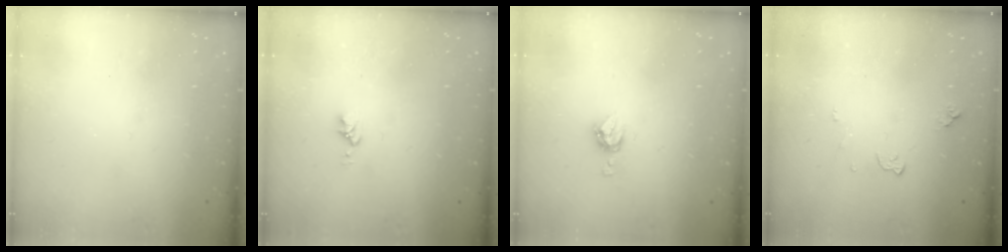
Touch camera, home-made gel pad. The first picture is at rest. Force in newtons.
{"total": 3.0, "press": 3.0, "slide": 0.4}
{"total": 5.0, "press": 4.9, "slide": 0.3}
{"total": 4.8, "press": 4.7, "slide": 0.7}